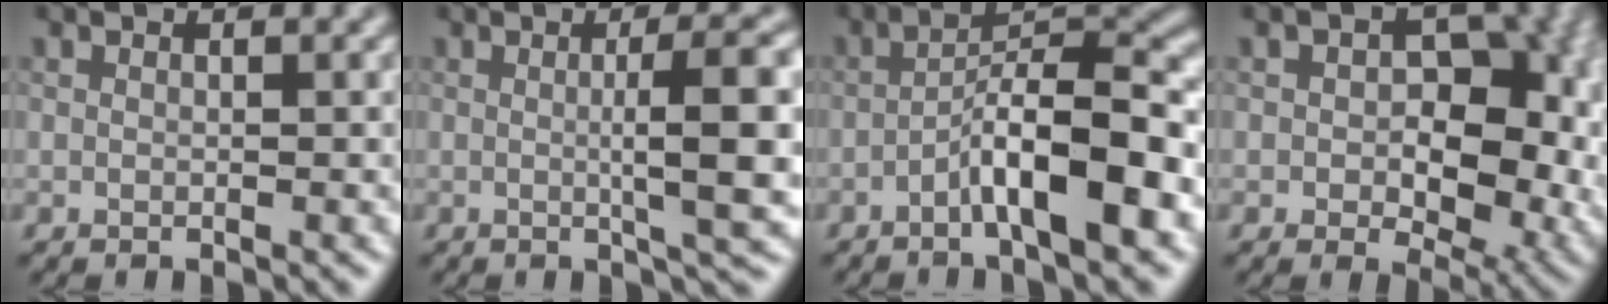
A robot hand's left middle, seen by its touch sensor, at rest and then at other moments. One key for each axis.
{"total": 6.8, "fx": 0.1, "fy": 1.3, "fz": 6.7, "tx": -0.094, "ty": 0.006, "tz": 0.002}
{"total": 8.0, "fx": -3.5, "fy": 1.7, "fz": 7.0, "tx": -0.112, "ty": 0.025, "tz": -0.061}
{"total": 9.8, "fx": 0.2, "fy": 6.4, "fz": 7.5, "tx": -0.067, "ty": -0.006, "tz": 0.006}